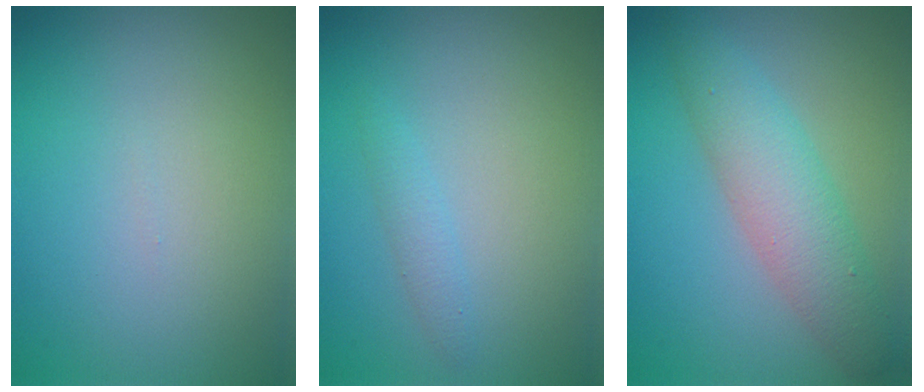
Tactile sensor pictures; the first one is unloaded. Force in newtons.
{"total": 1.2, "press": 1.2, "slide": 0.1}
{"total": 4.8, "press": 4.8, "slide": 0.1}